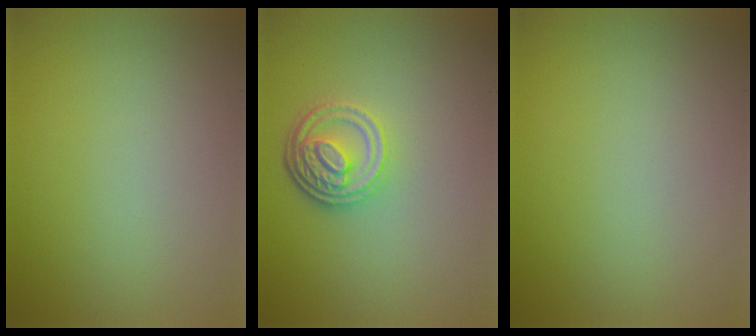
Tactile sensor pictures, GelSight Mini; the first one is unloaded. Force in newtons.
{"total": 4.5, "press": 3.3, "slide": 3.0}
{"total": 0.0}